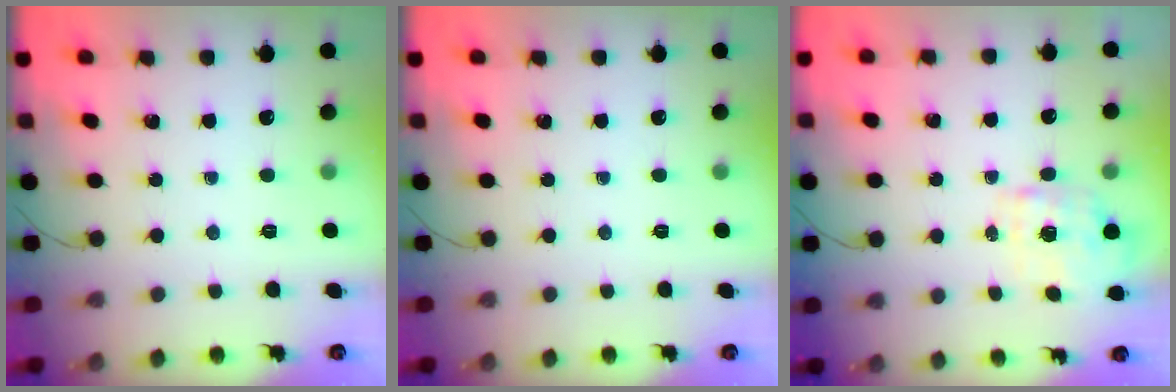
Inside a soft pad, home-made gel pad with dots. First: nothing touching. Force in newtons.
{"total": 0.0}
{"total": 1.9, "press": 1.8, "slide": 0.5}